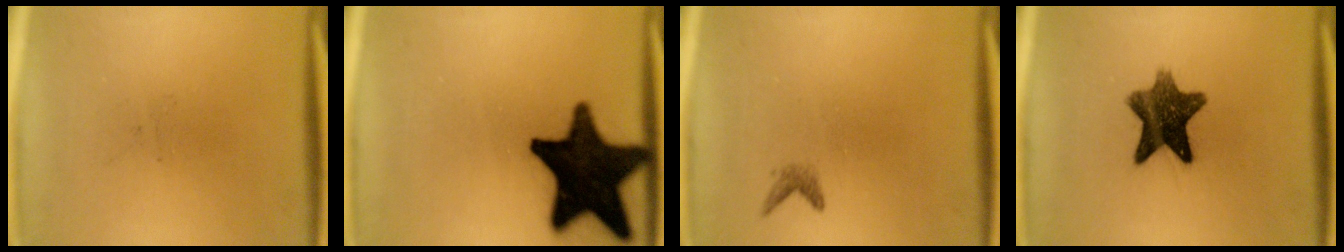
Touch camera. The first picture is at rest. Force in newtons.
{"total": 19.8}
{"total": 0.9}
{"total": 10.1}